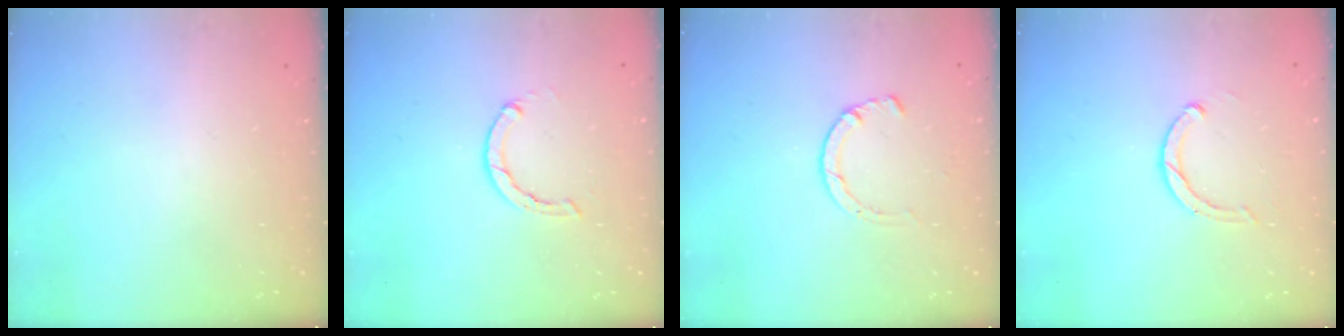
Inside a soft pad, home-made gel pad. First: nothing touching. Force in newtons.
{"total": 2.1, "press": 2.1, "slide": 0.3}
{"total": 1.2, "press": 1.2, "slide": 0.3}
{"total": 3.0, "press": 2.9, "slide": 0.5}